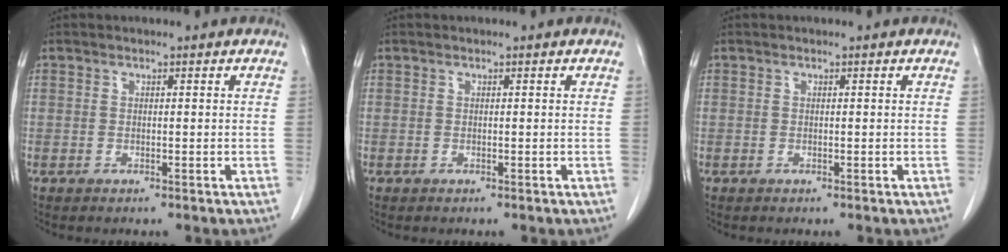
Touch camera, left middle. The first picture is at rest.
{"total": 0.0}
{"total": 0.0}